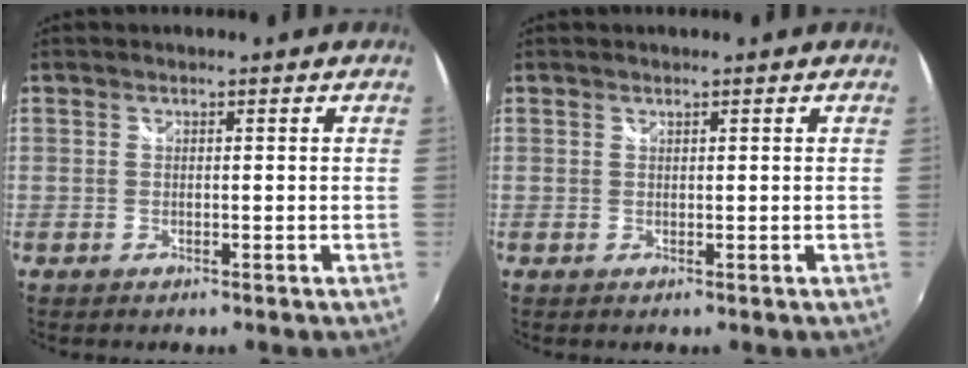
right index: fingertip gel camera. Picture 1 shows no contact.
{"total": 0.0}